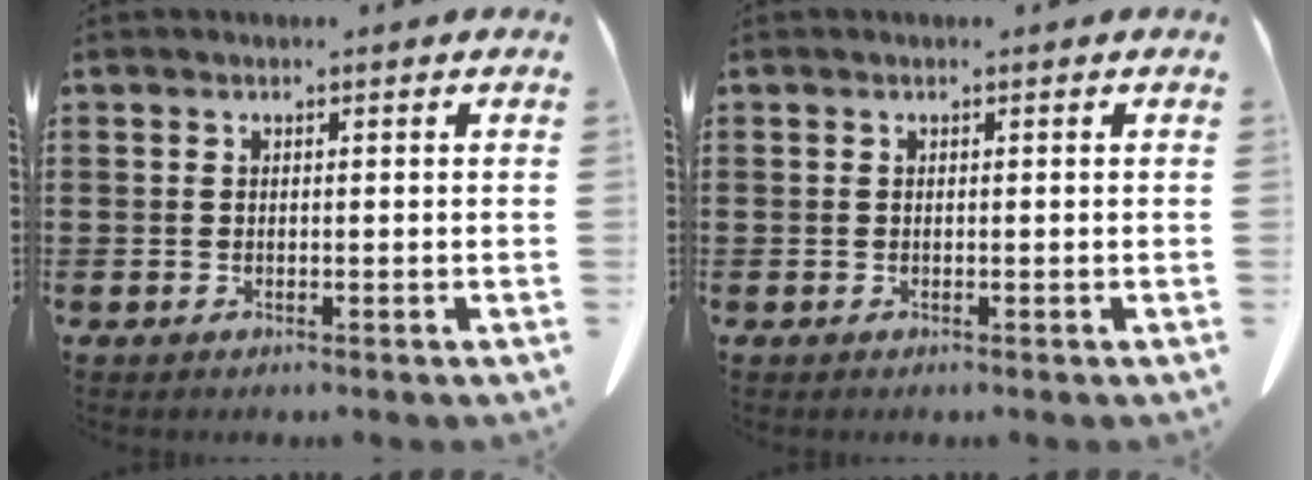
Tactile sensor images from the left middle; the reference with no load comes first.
{"total": 0.0}